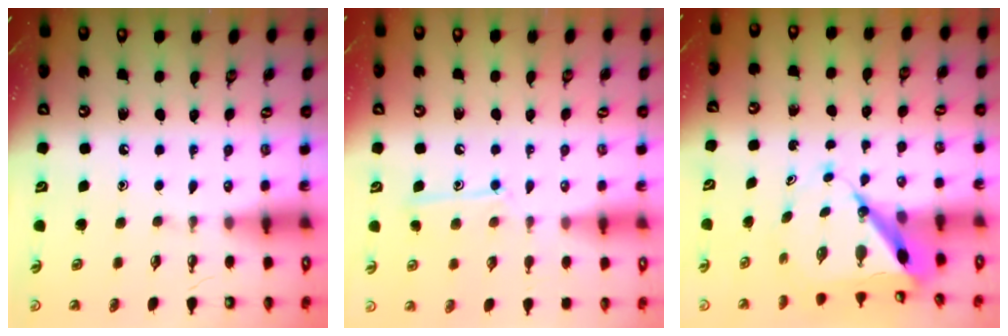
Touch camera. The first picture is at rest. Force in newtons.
{"total": 10.8, "press": 10.8, "slide": 0.9}
{"total": 8.5, "press": 8.5, "slide": 0.8}